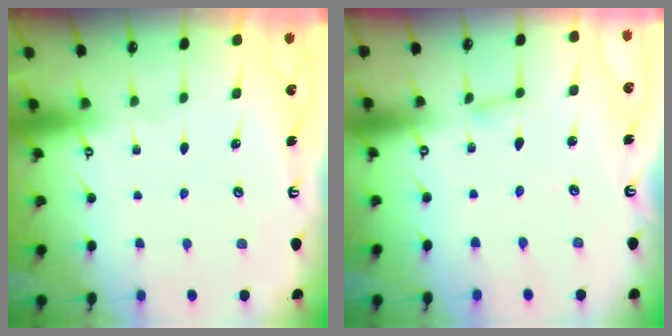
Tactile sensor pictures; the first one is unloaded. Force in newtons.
{"total": 2.4, "press": 2.4, "slide": 0.1}